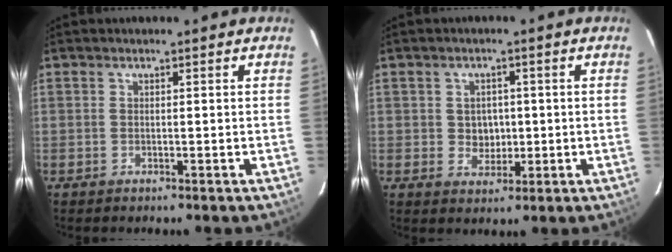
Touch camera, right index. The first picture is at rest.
{"total": 3.8, "force": [0.3, 3.5, 1.6], "torque": [-0.028, 0.008, 0.010]}